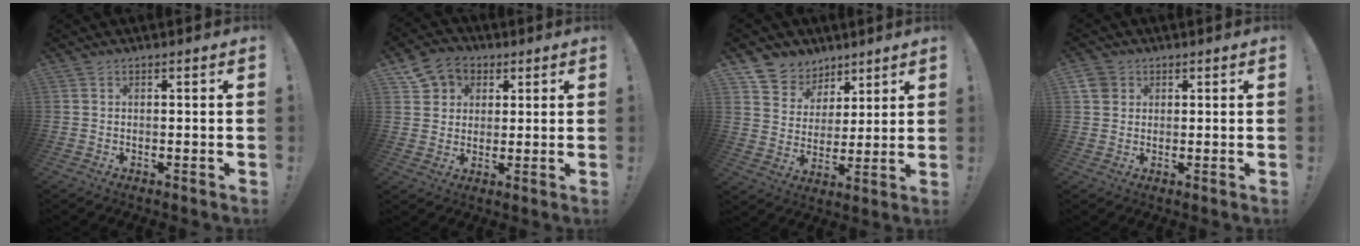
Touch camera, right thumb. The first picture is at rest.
{"total": 8.0, "force": [3.2, 7.0, 2.0], "torque": [-0.032, -0.012, 0.067]}
{"total": 9.0, "force": [5.6, 6.9, 1.0], "torque": [-0.021, -0.045, 0.115]}
{"total": 4.1, "force": [1.9, 3.5, 1.2], "torque": [-0.019, -0.002, 0.036]}